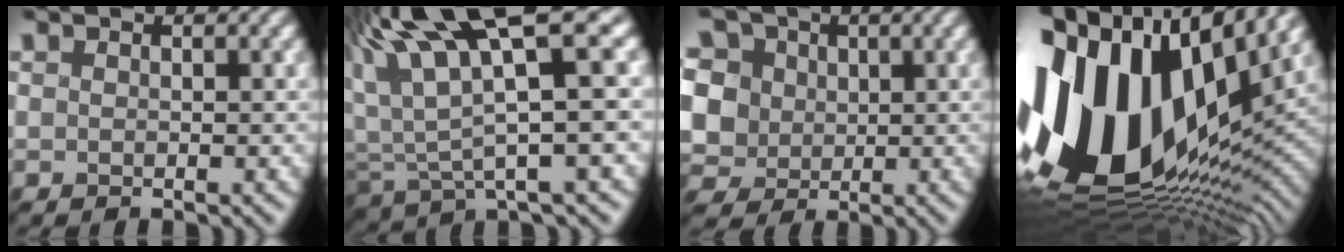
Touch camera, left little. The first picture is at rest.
{"total": 12.7, "force": [6.2, 2.9, 10.7], "torque": [-0.223, 0.007, 0.120]}
{"total": 14.4, "force": [3.9, 11.7, 7.4], "torque": [-0.183, 0.031, 0.049]}
{"total": 18.0, "force": [1.7, 11.2, 14.0], "torque": [-0.288, 0.011, 0.019]}